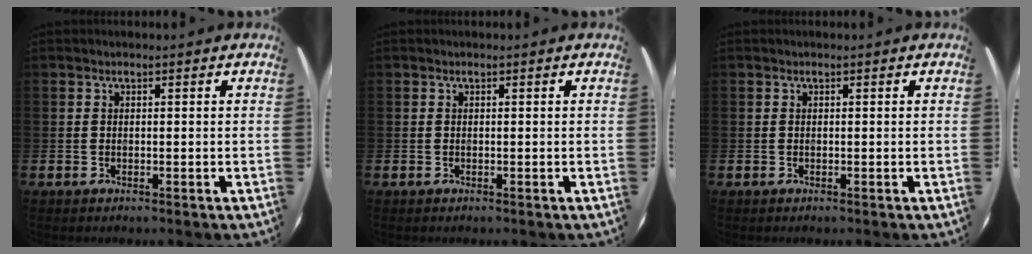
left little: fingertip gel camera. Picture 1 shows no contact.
{"total": 0.0}
{"total": 0.0}